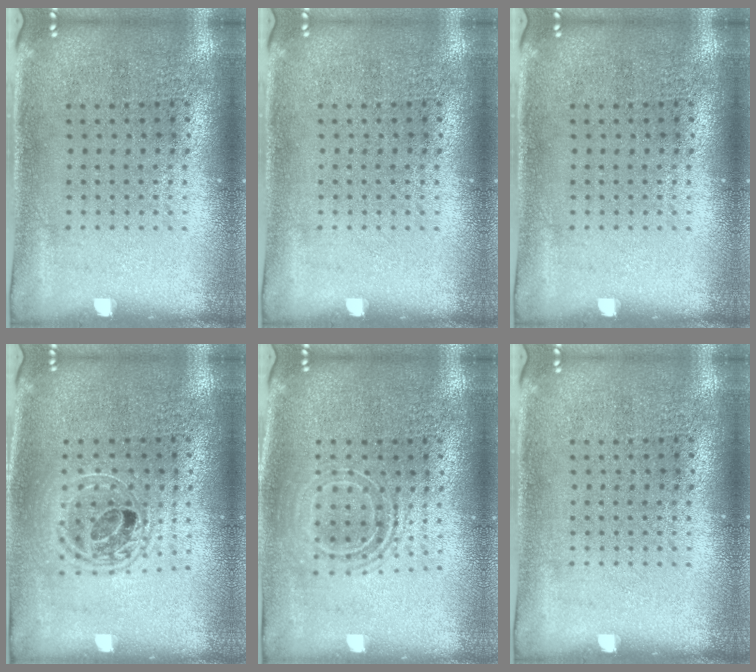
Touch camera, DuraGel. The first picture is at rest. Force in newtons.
{"total": 0.0}
{"total": 0.0}
{"total": 1.7, "press": 1.4, "slide": 0.9}
{"total": 1.7, "press": 1.3, "slide": 1.0}
{"total": 0.0}